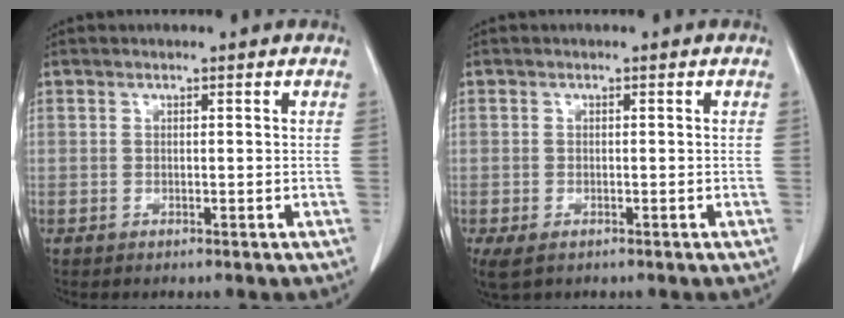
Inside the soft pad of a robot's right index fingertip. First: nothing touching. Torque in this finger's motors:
{"motor_torque": [0.31, -0.29, 0.09, 0.00]}